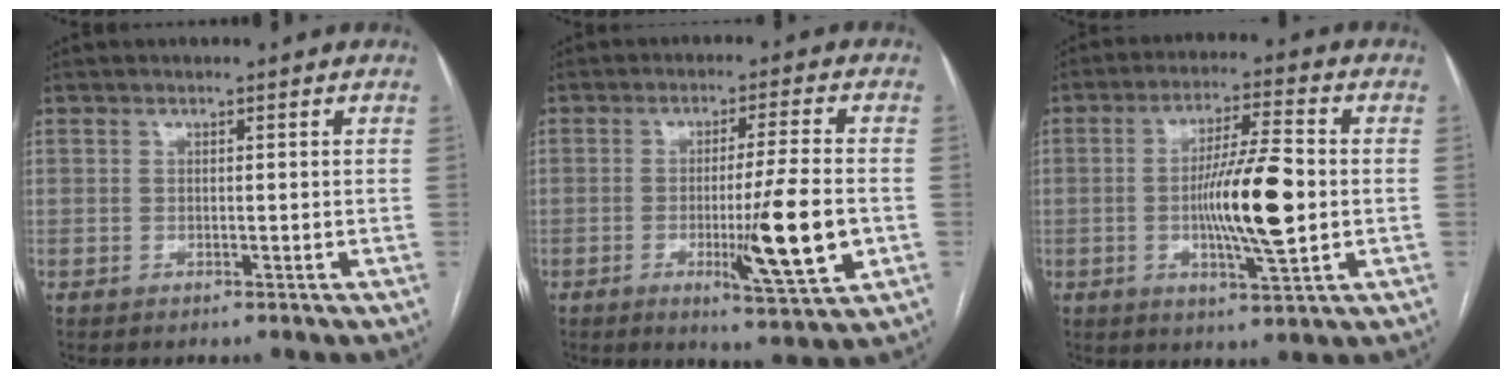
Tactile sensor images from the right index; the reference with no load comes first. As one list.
[{"total": 11.8, "force": [-2.7, -0.2, 11.5], "torque": [-0.178, -0.026, -0.045]}, {"total": 12.0, "force": [-1.1, 1.2, 11.9], "torque": [-0.209, -0.003, -0.021]}]